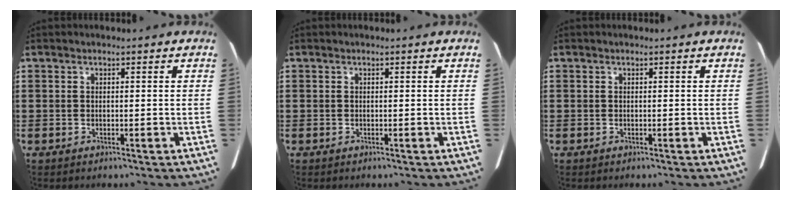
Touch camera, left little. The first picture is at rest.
{"total": 0.0}
{"total": 0.0}